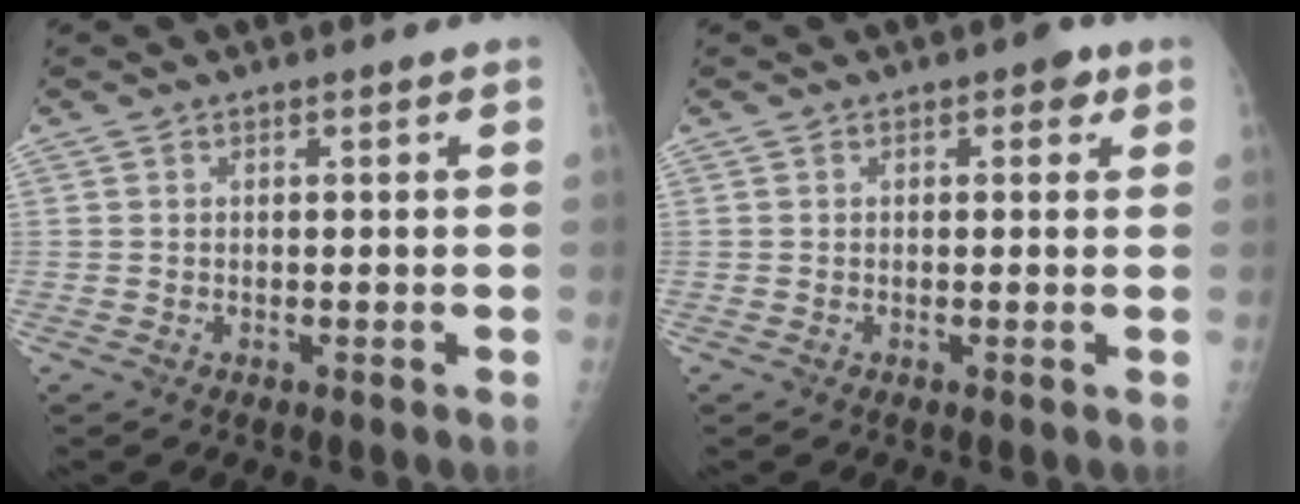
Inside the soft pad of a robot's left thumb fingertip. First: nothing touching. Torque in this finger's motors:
{"motor_torque": [0.51, 0.30, 0.22, -0.18, 0.02]}